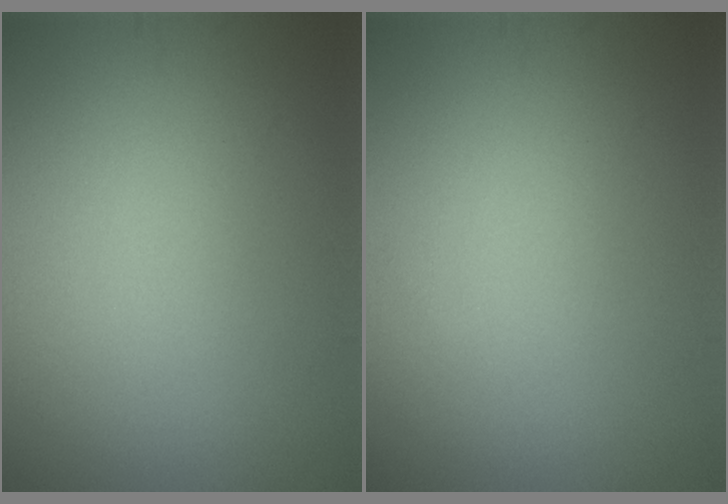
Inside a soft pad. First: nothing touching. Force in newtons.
{"total": 0.0}